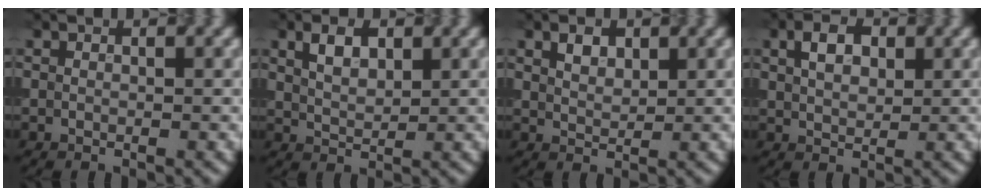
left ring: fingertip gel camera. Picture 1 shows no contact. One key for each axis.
{"total": 2.9, "fx": 1.4, "fy": 1.5, "fz": 2.0, "tx": -0.040, "ty": 0.004, "tz": 0.028}
{"total": 1.8, "fx": 1.0, "fy": 1.1, "fz": 1.1, "tx": -0.019, "ty": 0.004, "tz": 0.020}
{"total": 3.1, "fx": 1.1, "fy": 2.0, "fz": 2.2, "tx": -0.042, "ty": 0.006, "tz": 0.019}